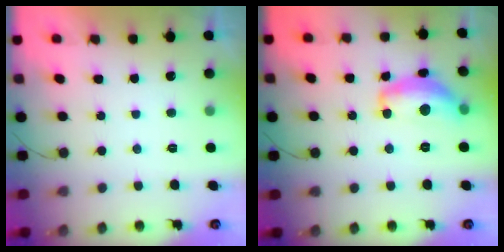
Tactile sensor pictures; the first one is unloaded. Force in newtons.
{"total": 14.3, "press": 14.2, "slide": 1.1}